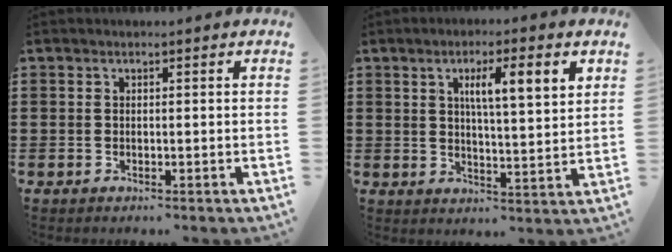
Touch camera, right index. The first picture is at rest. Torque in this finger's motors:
{"motor_torque": [0.54, 0.00, 0.37, 0.16]}